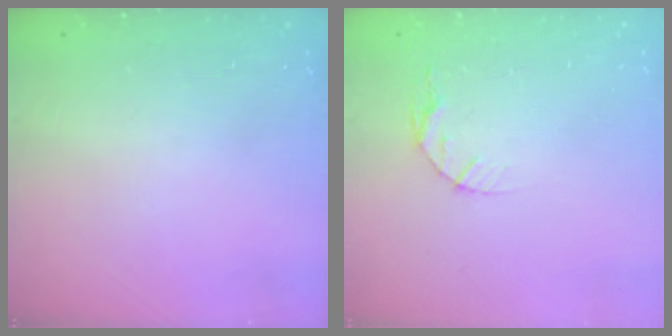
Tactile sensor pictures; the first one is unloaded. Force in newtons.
{"total": 4.9, "press": 4.9, "slide": 0.6}